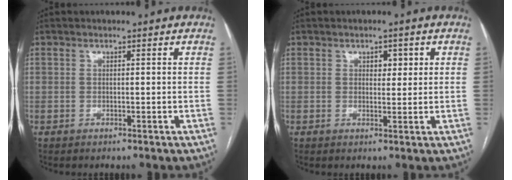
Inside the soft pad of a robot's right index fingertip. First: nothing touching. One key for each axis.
{"total": 2.2, "fx": 0.9, "fy": 1.2, "fz": 1.6, "tx": -0.021, "ty": 0.003, "tz": 0.012}